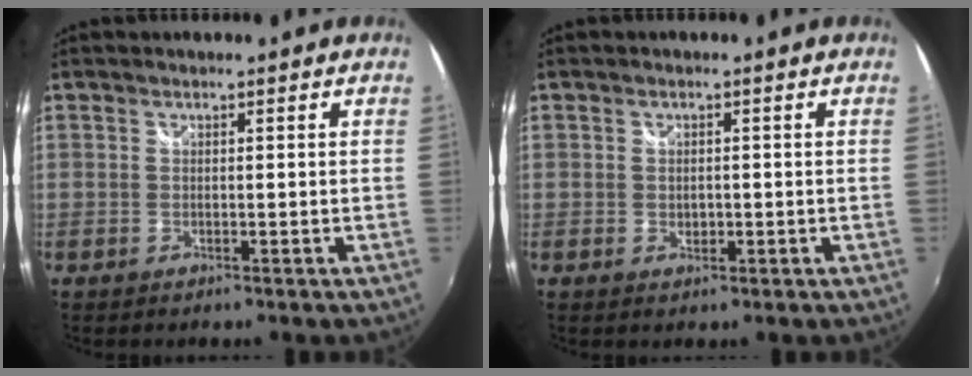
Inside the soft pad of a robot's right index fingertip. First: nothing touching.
{"total": 1.6, "force": [-0.2, 1.3, 0.9], "torque": [-0.012, -0.001, -0.002]}